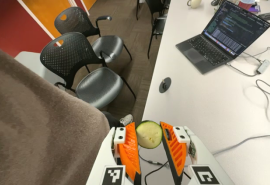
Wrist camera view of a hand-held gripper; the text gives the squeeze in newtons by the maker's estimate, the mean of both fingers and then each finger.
{"total": 8.4, "left": 7.8, "right": 9.0}